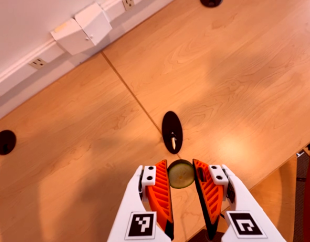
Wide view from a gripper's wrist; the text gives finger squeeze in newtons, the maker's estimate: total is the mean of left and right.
{"total": 7.5, "left": 7.5, "right": 7.6}